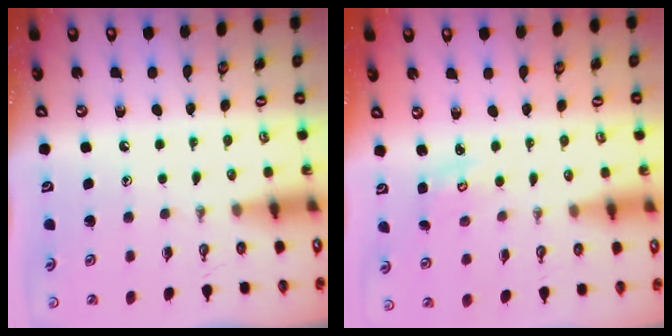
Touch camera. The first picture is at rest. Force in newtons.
{"total": 1.7, "press": 1.7, "slide": 0.2}